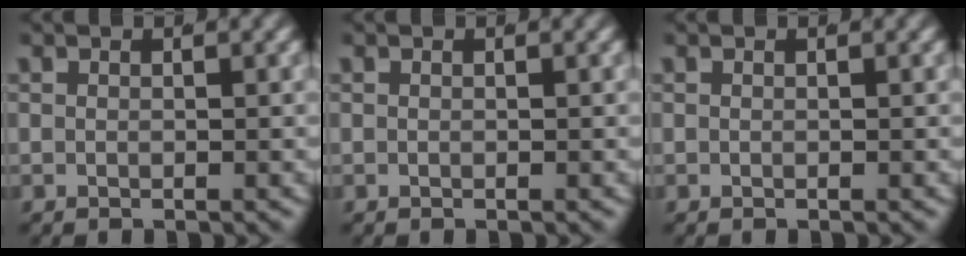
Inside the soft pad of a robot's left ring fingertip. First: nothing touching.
{"total": 0.0}
{"total": 0.0}